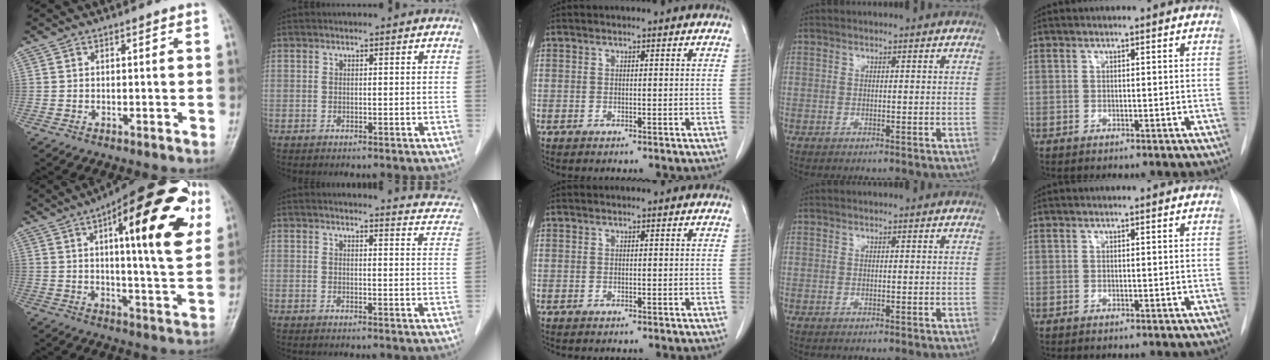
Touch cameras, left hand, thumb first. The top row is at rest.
{"thumb": {"total": 24.4, "force": [9.2, 7.3, 21.4], "torque": [-0.277, -0.007, 0.122]}, "index": {"total": 11.6, "force": [11.4, 1.2, 2.0], "torque": [0.004, -0.053, 0.095]}}